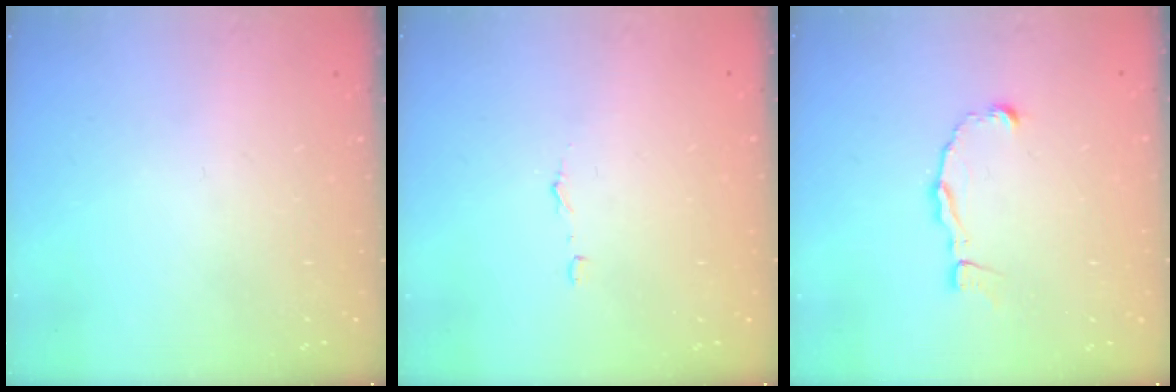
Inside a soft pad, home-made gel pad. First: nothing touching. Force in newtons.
{"total": 2.9, "press": 2.9, "slide": 0.2}
{"total": 3.0, "press": 3.0, "slide": 0.1}